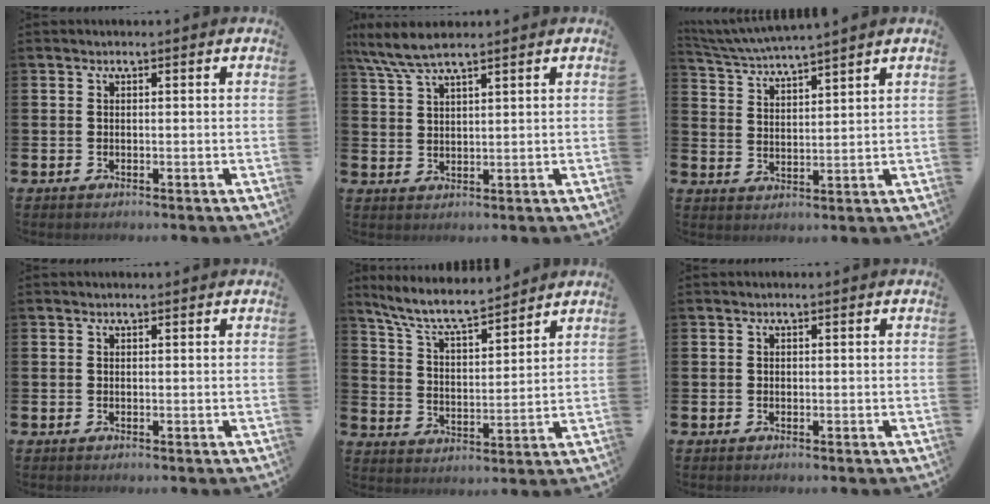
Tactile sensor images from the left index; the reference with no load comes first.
{"total": 5.9, "force": [5.1, 0.7, 2.9], "torque": [-0.074, -0.011, 0.094]}
{"total": 4.6, "force": [4.5, -0.5, 0.5], "torque": [-0.029, -0.028, 0.078]}
{"total": 0.0}
{"total": 7.8, "force": [7.3, 1.0, 2.8], "torque": [-0.083, -0.046, 0.128]}
{"total": 0.0}